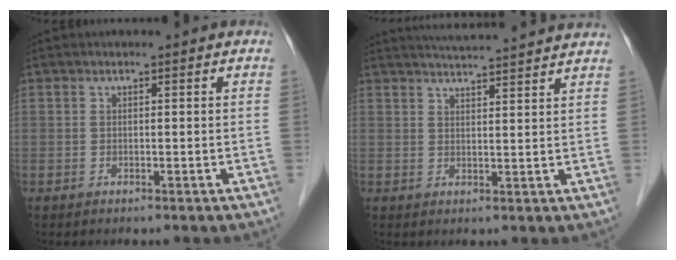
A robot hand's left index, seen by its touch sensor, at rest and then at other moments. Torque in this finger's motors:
{"motor_torque": [0.38, -0.74, 0.02, -0.02]}